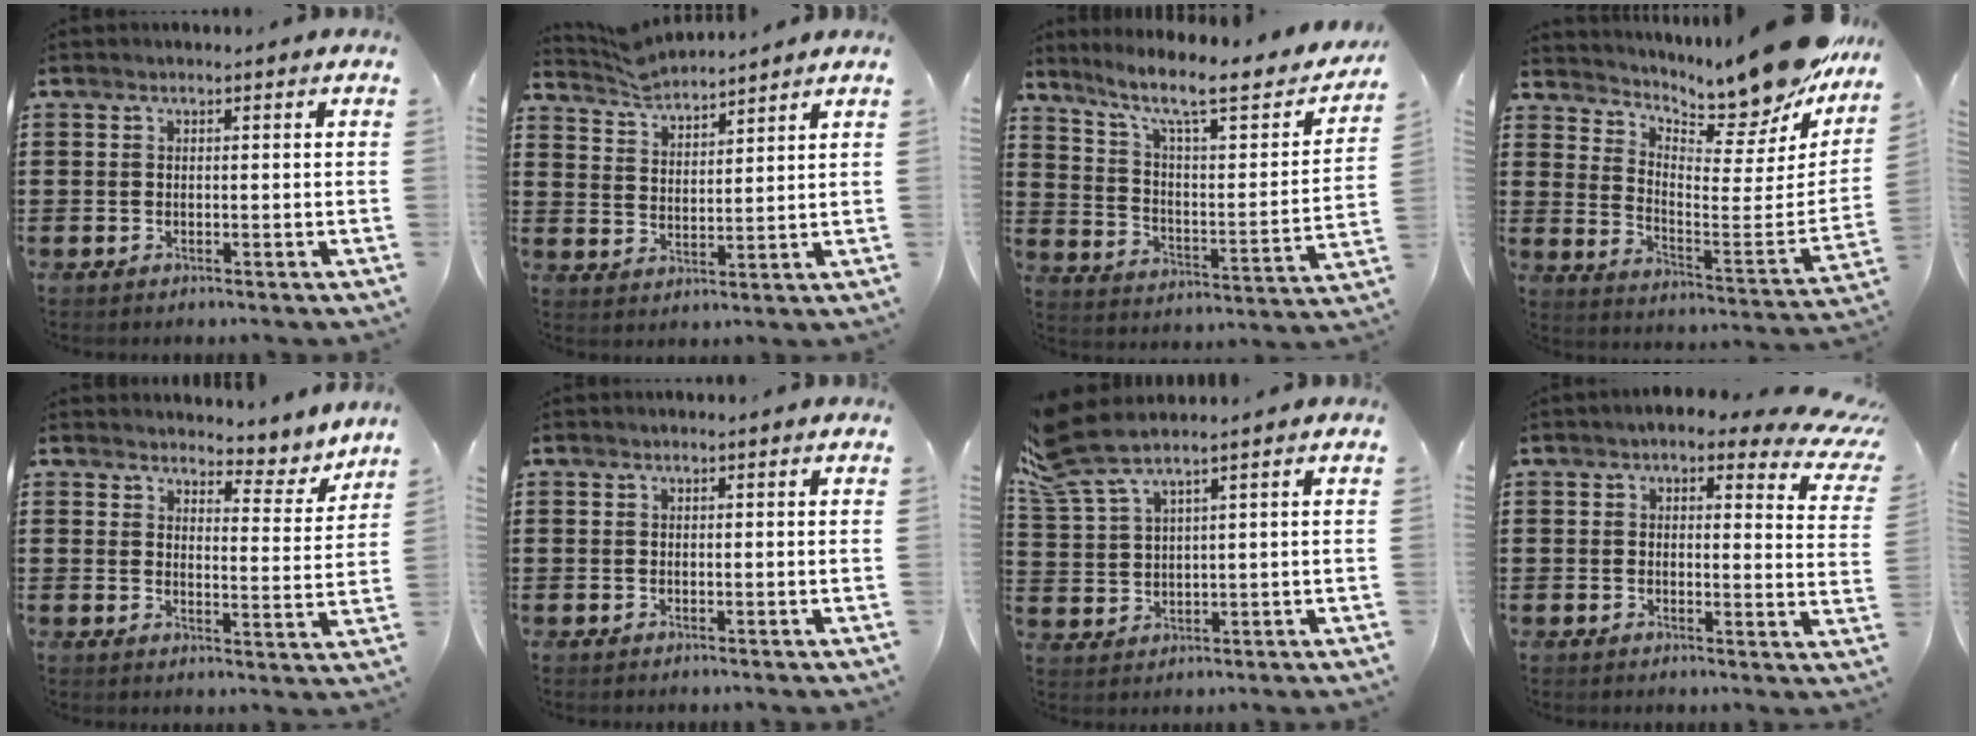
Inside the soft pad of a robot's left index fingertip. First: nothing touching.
{"total": 4.5, "force": [4.5, 0.3, 0.2], "torque": [-0.023, -0.019, 0.082]}
{"total": 8.7, "force": [6.3, 1.6, 5.8], "torque": [-0.122, -0.043, 0.095]}
{"total": 11.4, "force": [10.3, 1.6, 4.7], "torque": [-0.085, -0.091, 0.166]}
{"total": 3.9, "force": [3.8, 0.8, 0.6], "torque": [-0.021, -0.032, 0.059]}
{"total": 0.0}
{"total": 5.6, "force": [4.7, 0.9, 2.9], "torque": [-0.088, -0.019, 0.080]}
{"total": 4.2, "force": [3.0, 1.8, 2.3], "torque": [-0.041, -0.010, 0.049]}